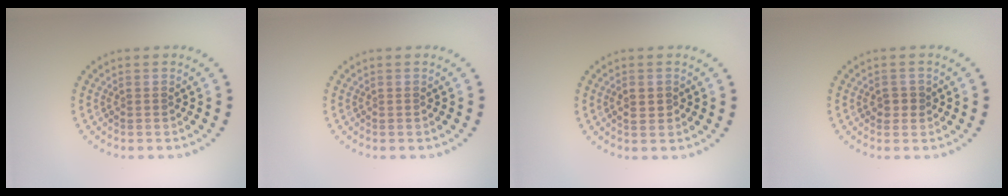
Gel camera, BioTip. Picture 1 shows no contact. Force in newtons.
{"total": 0.0}
{"total": 1.1, "press": 1.1, "slide": 0.2}
{"total": 1.3, "press": 1.2, "slide": 0.5}